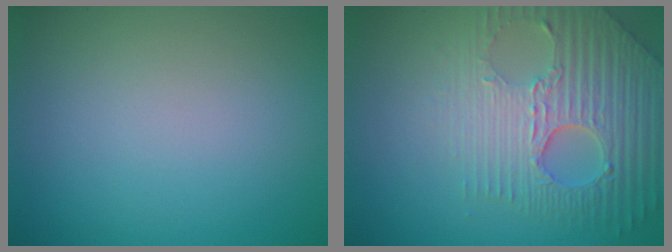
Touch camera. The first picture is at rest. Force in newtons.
{"total": 7.6, "press": 5.5, "slide": 5.3}